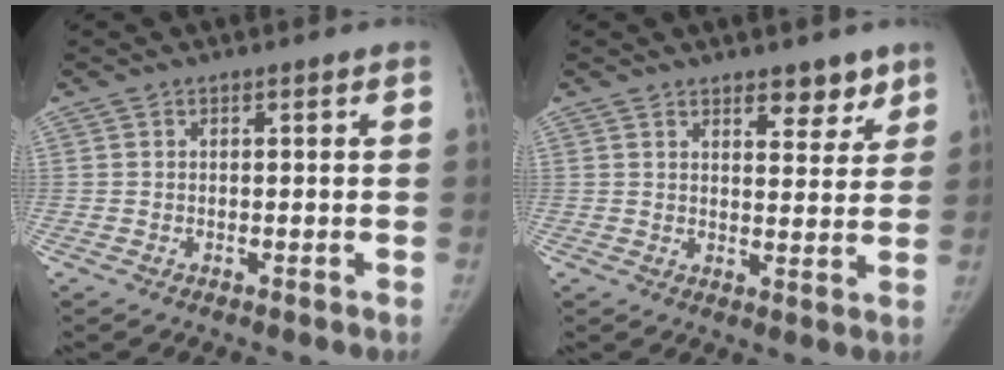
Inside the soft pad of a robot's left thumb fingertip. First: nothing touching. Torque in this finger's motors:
{"motor_torque": [-0.02, -0.02, -0.14, -0.06, 0.06]}